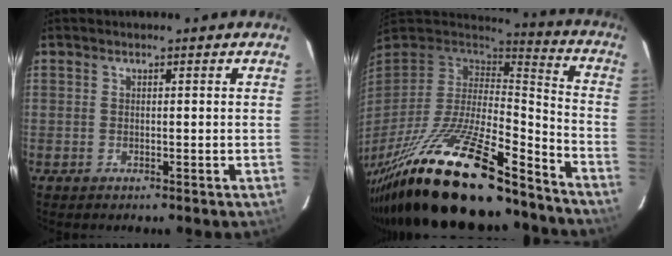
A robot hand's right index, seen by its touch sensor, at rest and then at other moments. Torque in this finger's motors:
{"motor_torque": [1.44, -0.70, 1.05, 0.21]}